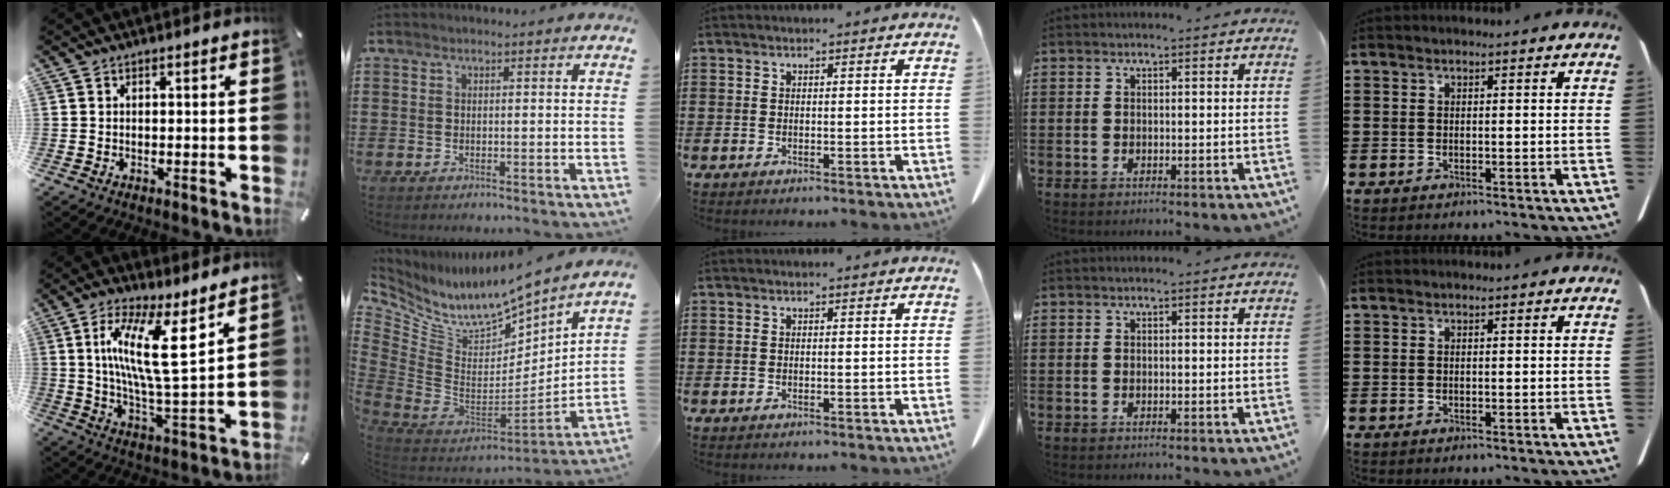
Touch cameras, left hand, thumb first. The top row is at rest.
{"thumb": {"total": 15.6, "force": [6.2, 3.7, 13.8], "torque": [-0.245, -0.022, 0.098]}, "index": {"total": 8.1, "force": [7.0, 2.8, 3.1], "torque": [-0.100, -0.069, 0.118]}}